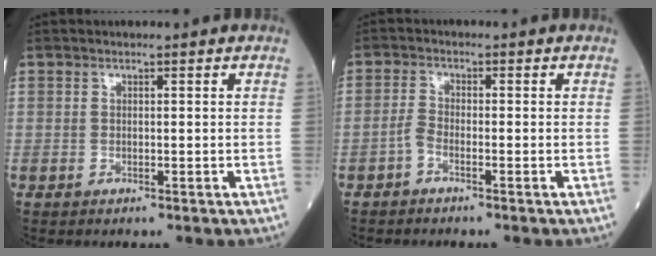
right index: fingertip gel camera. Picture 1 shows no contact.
{"total": 1.8, "force": [-1.3, 0.3, 1.2], "torque": [-0.033, -0.001, -0.030]}